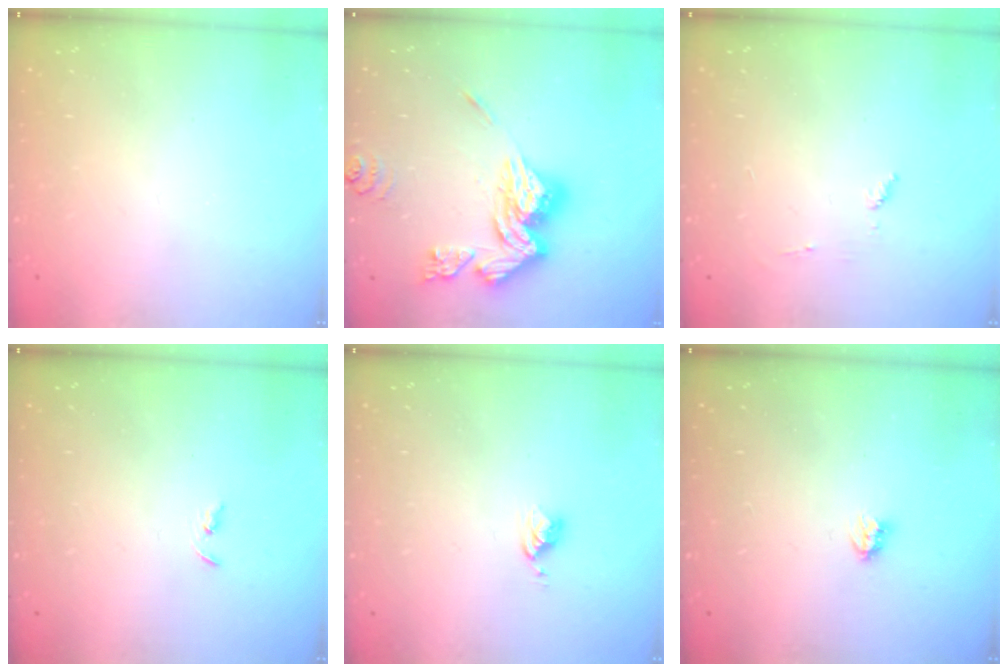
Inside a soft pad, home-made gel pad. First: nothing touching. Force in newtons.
{"total": 17.8, "press": 17.7, "slide": 1.6}
{"total": 4.2, "press": 4.2, "slide": 0.4}
{"total": 1.5, "press": 1.5, "slide": 0.4}
{"total": 4.3, "press": 4.3, "slide": 0.6}
{"total": 3.6, "press": 3.6, "slide": 0.4}